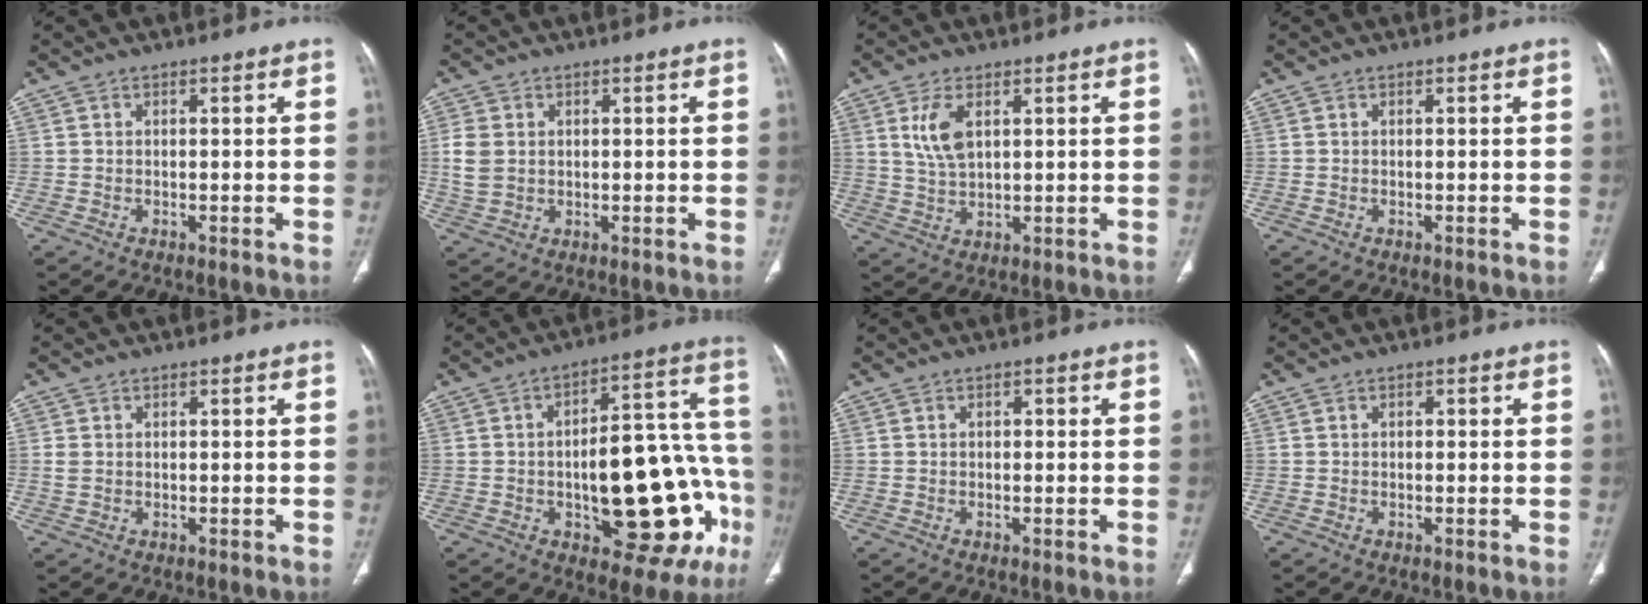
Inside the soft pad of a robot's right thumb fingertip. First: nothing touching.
{"total": 5.4, "force": [0.8, 4.2, 3.2], "torque": [-0.068, 0.001, 0.021]}
{"total": 6.2, "force": [2.3, 3.0, 4.9], "torque": [-0.103, -0.009, 0.053]}
{"total": 0.0}
{"total": 1.6, "force": [0.2, 1.3, 1.0], "torque": [-0.027, 0.002, 0.010]}
{"total": 24.2, "force": [-6.4, 10.7, 20.7], "torque": [-0.234, 0.048, -0.068]}
{"total": 1.0, "force": [0.1, 0.7, 0.6], "torque": [-0.005, 0.001, 0.000]}
{"total": 0.6, "force": [0.1, 0.4, 0.4], "torque": [-0.002, 0.001, 0.000]}